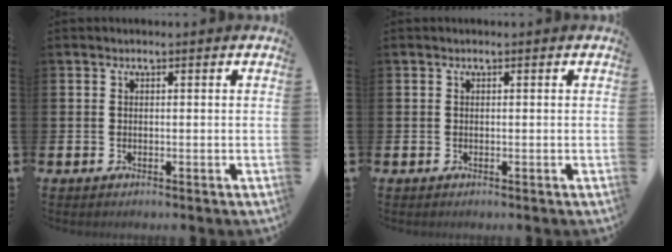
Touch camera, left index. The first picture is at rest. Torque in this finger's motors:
{"motor_torque": [0.00, 0.00, 0.00, -0.01]}